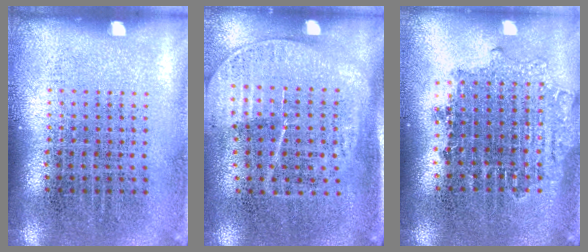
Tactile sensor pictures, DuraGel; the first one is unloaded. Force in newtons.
{"total": 1.7, "press": 1.4, "slide": 0.9}
{"total": 1.7, "press": 1.4, "slide": 1.0}